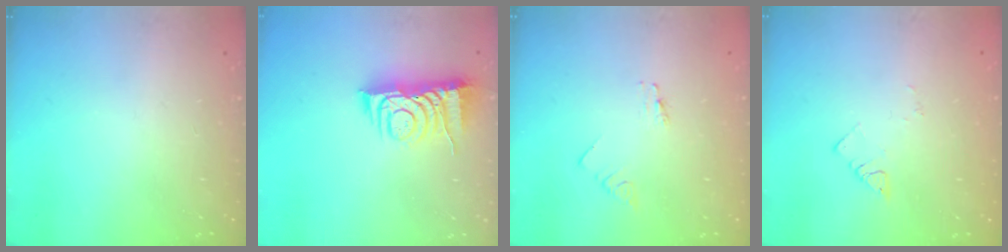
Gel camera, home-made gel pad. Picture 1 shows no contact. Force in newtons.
{"total": 7.6, "press": 7.5, "slide": 0.9}
{"total": 0.0}
{"total": 2.6, "press": 2.5, "slide": 0.2}